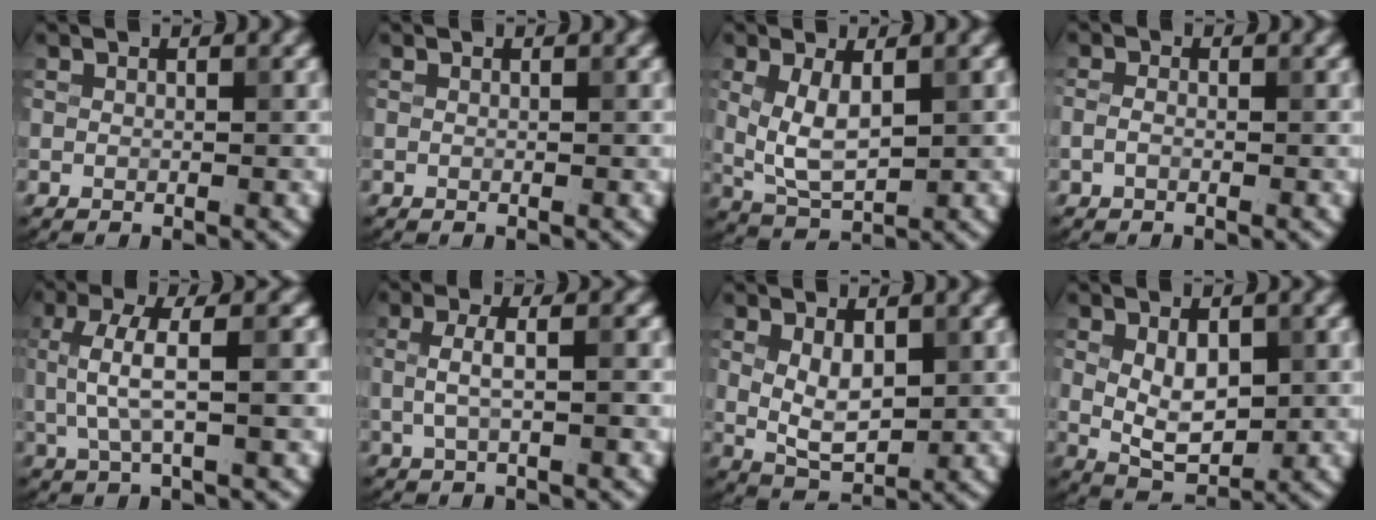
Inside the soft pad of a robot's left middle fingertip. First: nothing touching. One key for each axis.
{"total": 0.0}
{"total": 4.1, "fx": 0.7, "fy": 1.8, "fz": 3.7, "tx": -0.077, "ty": -0.003, "tz": 0.020}
{"total": 0.9, "fx": -0.3, "fy": 0.5, "fz": 0.7, "tx": -0.018, "ty": 0.000, "tz": -0.011}
{"total": 5.0, "fx": 0.5, "fy": 1.3, "fz": 4.8, "tx": -0.100, "ty": 0.008, "tz": 0.007}
{"total": 2.9, "fx": 0.1, "fy": 0.7, "fz": 2.8, "tx": -0.055, "ty": 0.004, "tz": 0.001}
{"total": 4.2, "fx": 0.8, "fy": 2.3, "fz": 3.5, "tx": -0.068, "ty": -0.003, "tz": 0.019}
{"total": 5.1, "fx": 0.5, "fy": 3.0, "fz": 4.1, "tx": -0.077, "ty": -0.002, "tz": 0.015}